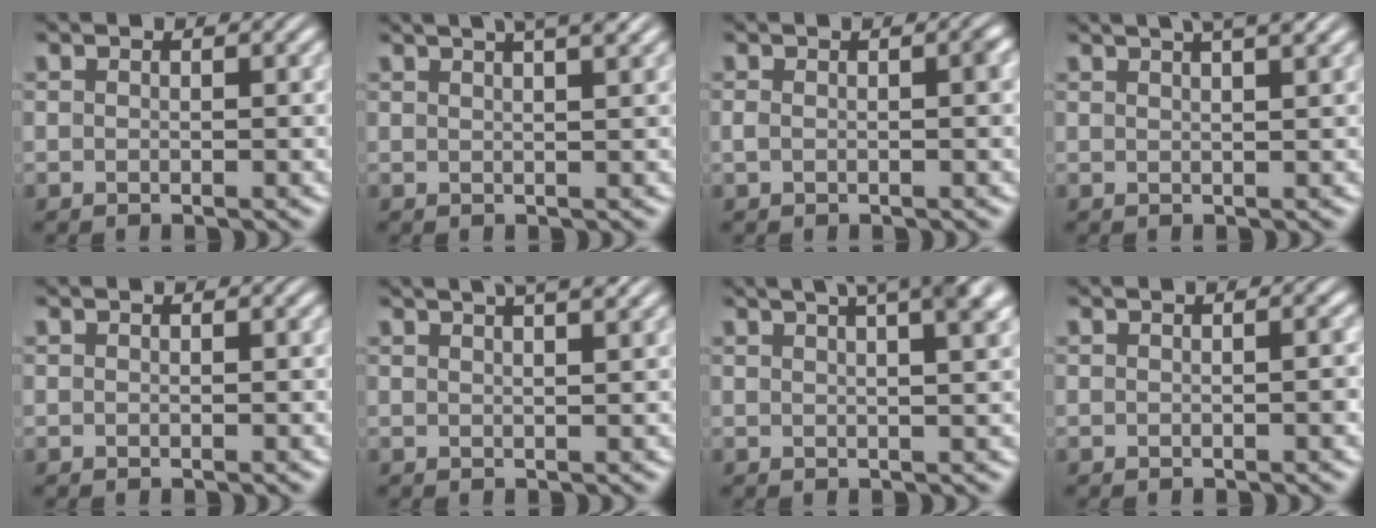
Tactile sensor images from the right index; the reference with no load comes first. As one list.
[{"total": 6.4, "force": [4.0, 2.2, 4.5], "torque": [-0.044, 0.026, 0.051]}, {"total": 1.1, "force": [-0.3, 0.2, 1.1], "torque": [-0.020, -0.002, -0.002]}, {"total": 5.5, "force": [3.6, 1.6, 3.8], "torque": [-0.037, 0.022, 0.047]}, {"total": 0.0}, {"total": 4.9, "force": [3.3, 1.2, 3.4], "torque": [-0.031, 0.018, 0.045]}, {"total": 9.8, "force": [5.4, 4.2, 7.0], "torque": [-0.087, 0.026, 0.072]}, {"total": 0.5, "force": [-0.1, 0.0, 0.5], "torque": [-0.006, 0.003, -0.003]}]